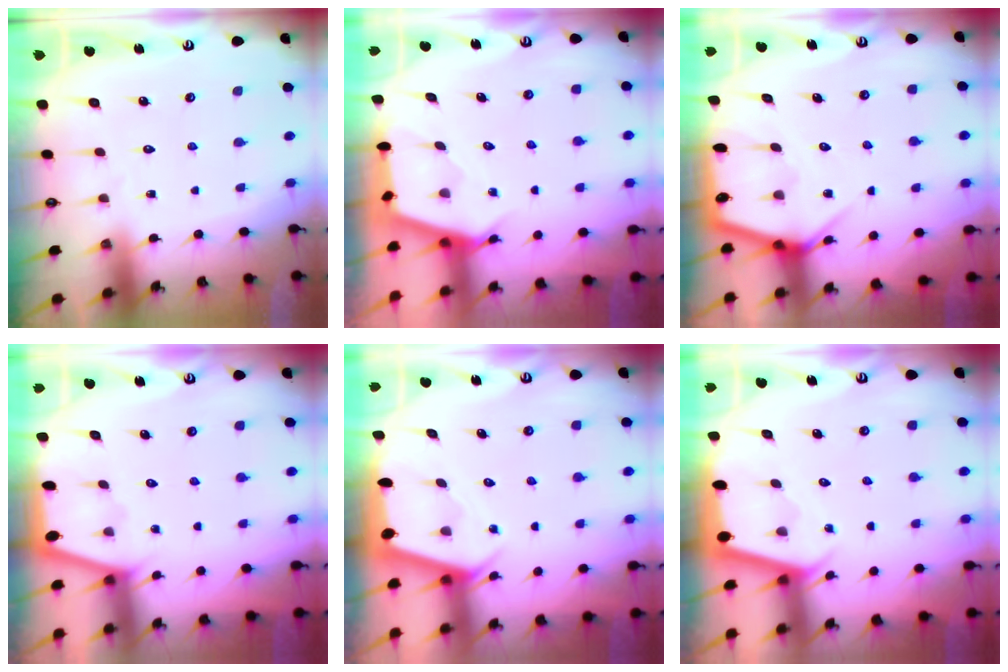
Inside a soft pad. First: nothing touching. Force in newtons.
{"total": 2.6, "press": 2.6, "slide": 0.3}
{"total": 5.1, "press": 5.1, "slide": 0.5}
{"total": 1.1, "press": 1.0, "slide": 0.2}
{"total": 2.5, "press": 2.5, "slide": 0.3}
{"total": 2.4, "press": 2.4, "slide": 0.2}